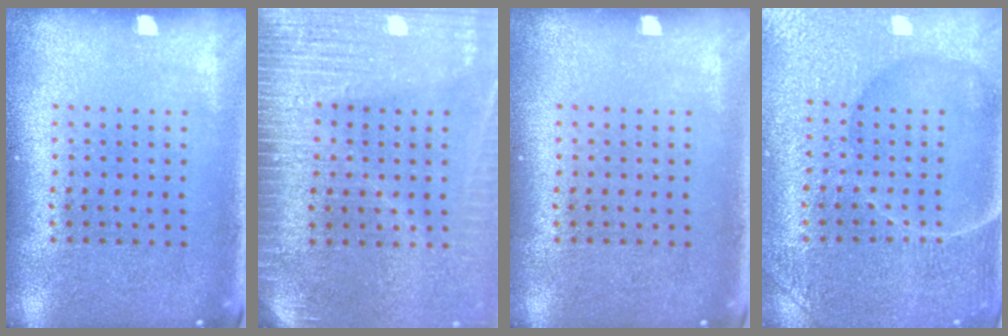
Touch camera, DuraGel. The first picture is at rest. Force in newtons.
{"total": 3.6, "press": 3.1, "slide": 1.9}
{"total": 0.0}
{"total": 4.6, "press": 4.4, "slide": 1.1}